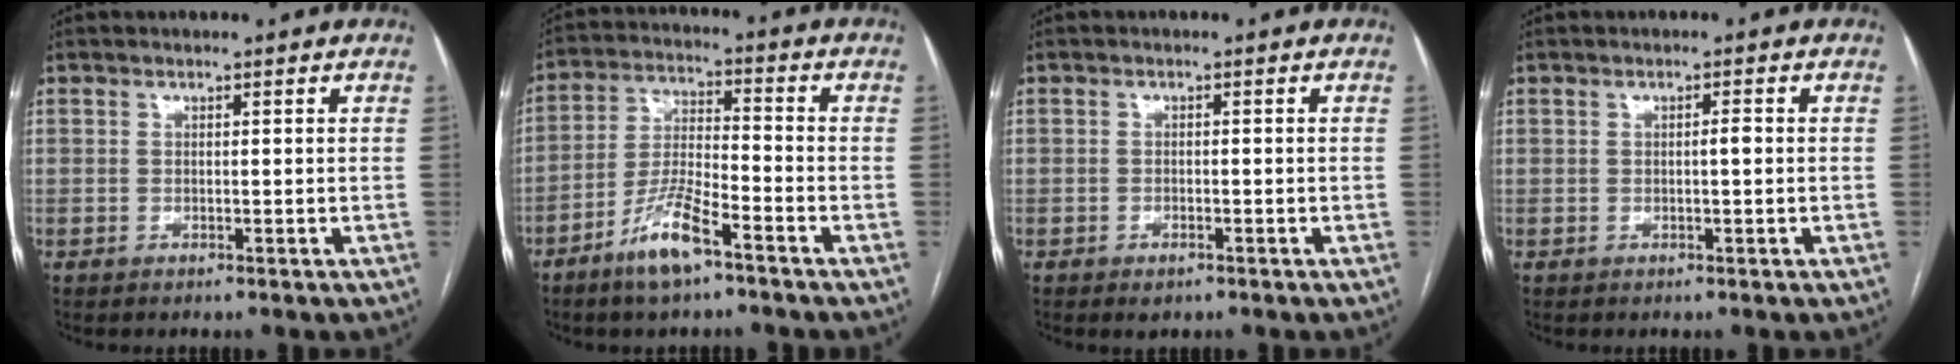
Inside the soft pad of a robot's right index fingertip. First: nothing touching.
{"total": 9.0, "force": [-5.8, 1.6, 6.7], "torque": [-0.141, -0.009, -0.113]}
{"total": 1.6, "force": [-1.0, 0.8, 1.0], "torque": [-0.014, 0.000, -0.011]}
{"total": 1.1, "force": [-0.1, 0.1, 1.1], "torque": [-0.016, 0.002, -0.002]}